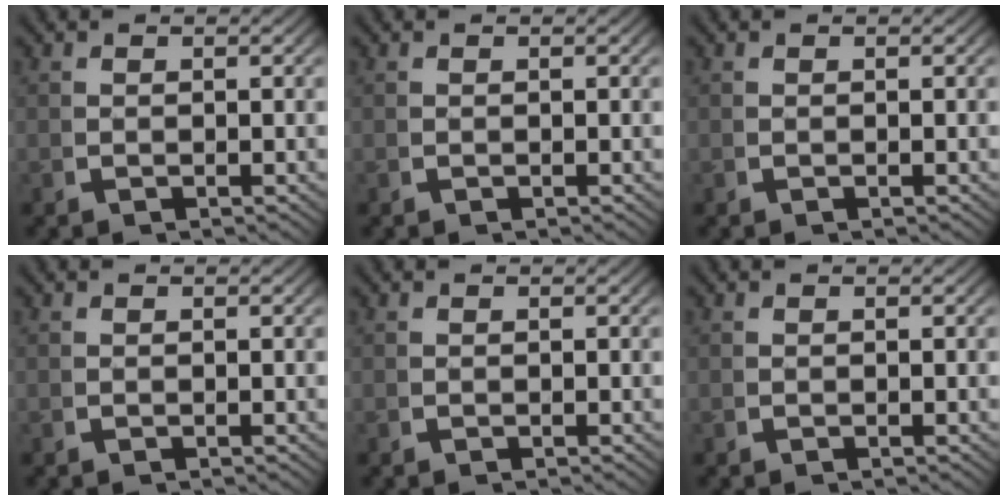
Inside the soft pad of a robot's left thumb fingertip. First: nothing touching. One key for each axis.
{"total": 0.0}
{"total": 0.0}
{"total": 0.0}
{"total": 0.0}
{"total": 0.0}